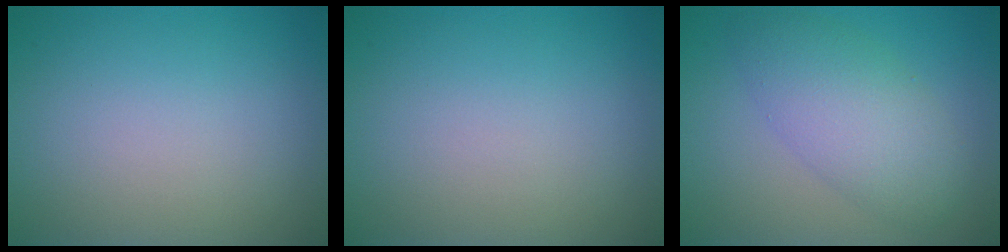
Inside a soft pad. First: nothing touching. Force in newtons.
{"total": 0.0}
{"total": 5.3, "press": 5.3, "slide": 0.2}